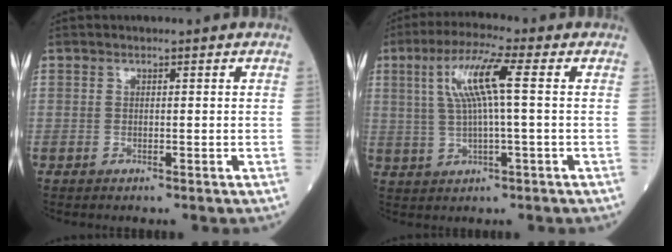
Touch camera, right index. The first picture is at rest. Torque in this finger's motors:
{"motor_torque": [0.81, 0.14, 0.40, 0.17]}